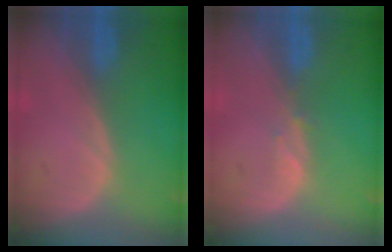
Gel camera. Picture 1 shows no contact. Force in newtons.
{"total": 0.8, "press": 0.8, "slide": 0.3}